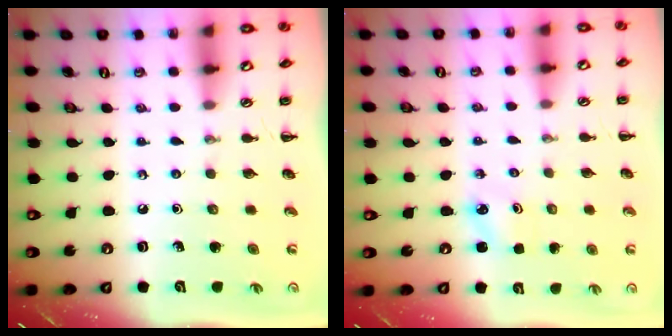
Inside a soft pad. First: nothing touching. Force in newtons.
{"total": 1.9, "press": 1.8, "slide": 0.5}